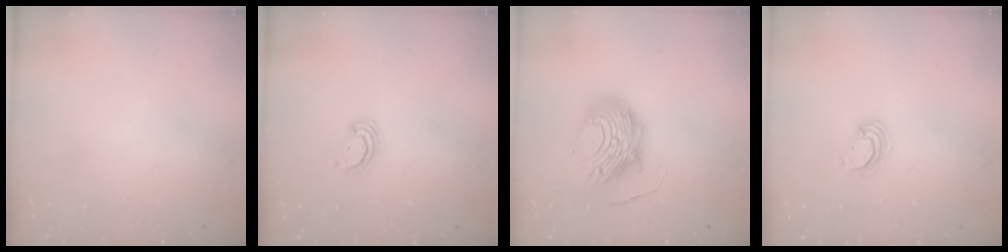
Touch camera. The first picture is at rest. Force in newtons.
{"total": 2.9, "press": 2.8, "slide": 0.3}
{"total": 10.5, "press": 10.4, "slide": 1.0}
{"total": 4.1, "press": 4.1, "slide": 0.2}